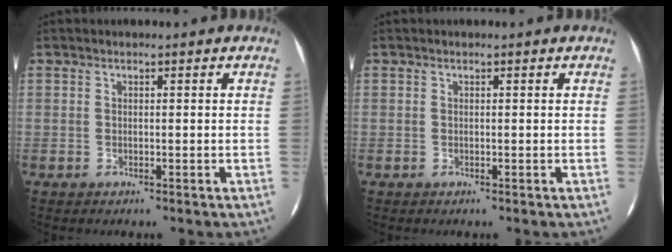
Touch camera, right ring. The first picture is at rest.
{"total": 0.0}